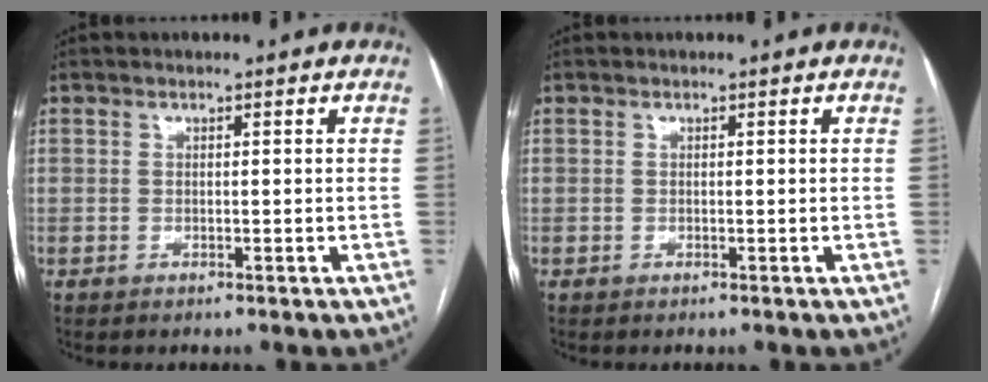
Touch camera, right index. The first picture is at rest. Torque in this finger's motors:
{"motor_torque": [0.05, 0.02, 0.00, 0.01]}